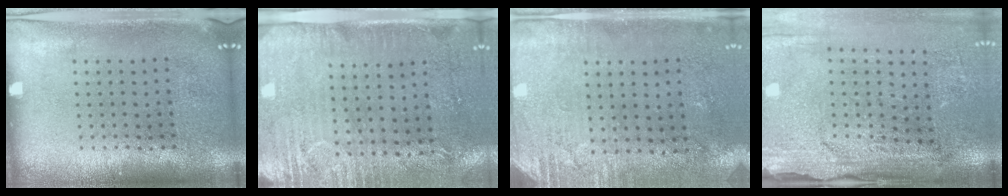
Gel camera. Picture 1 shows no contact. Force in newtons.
{"total": 2.9, "press": 2.4, "slide": 1.6}
{"total": 2.8, "press": 2.3, "slide": 1.6}
{"total": 3.4, "press": 3.1, "slide": 1.3}